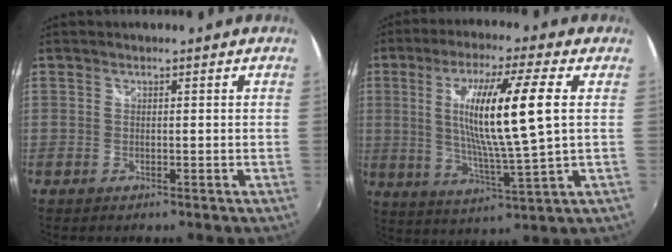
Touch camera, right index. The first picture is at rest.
{"total": 14.7, "force": [2.2, -0.2, 14.5], "torque": [-0.259, -0.010, 0.042]}